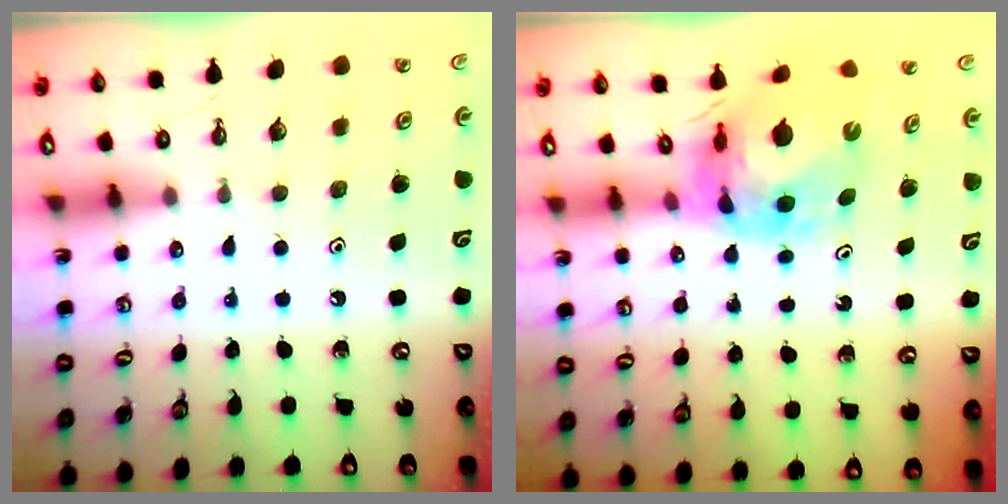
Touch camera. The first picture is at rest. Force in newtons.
{"total": 10.0, "press": 9.9, "slide": 1.2}